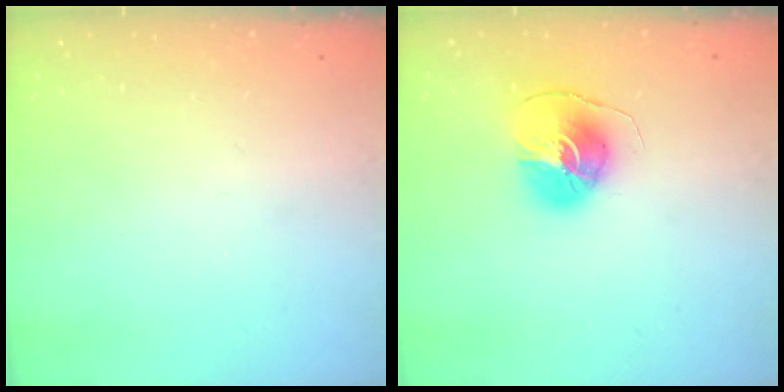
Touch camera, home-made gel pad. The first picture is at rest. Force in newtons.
{"total": 9.1, "press": 9.1, "slide": 0.5}